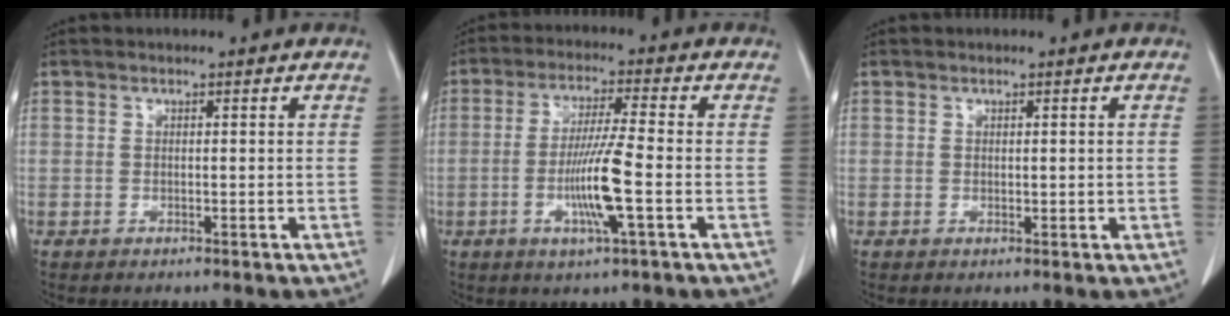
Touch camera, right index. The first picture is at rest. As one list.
[{"total": 8.7, "force": [-2.3, -0.4, 8.4], "torque": [-0.160, -0.011, -0.046]}, {"total": 0.8, "force": [0.1, 0.5, 0.6], "torque": [-0.007, -0.002, 0.005]}]